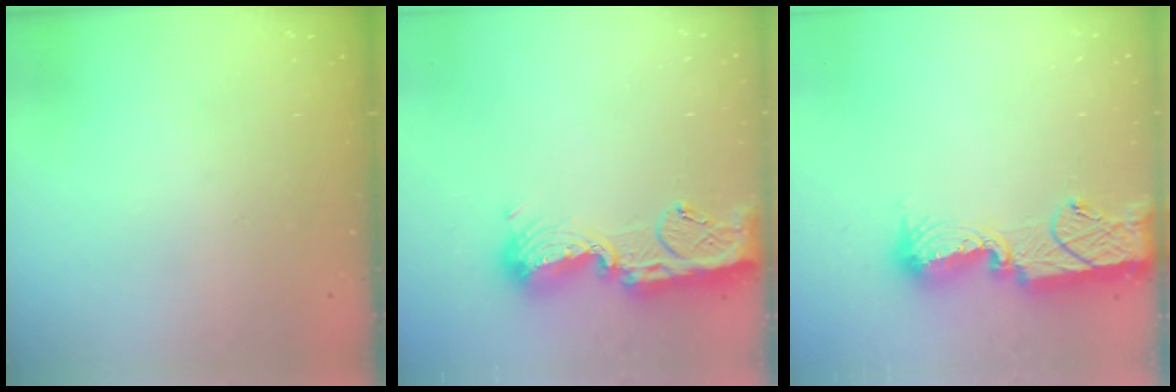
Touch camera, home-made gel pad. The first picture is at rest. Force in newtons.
{"total": 14.6, "press": 14.5, "slide": 1.4}
{"total": 13.4, "press": 13.2, "slide": 2.3}